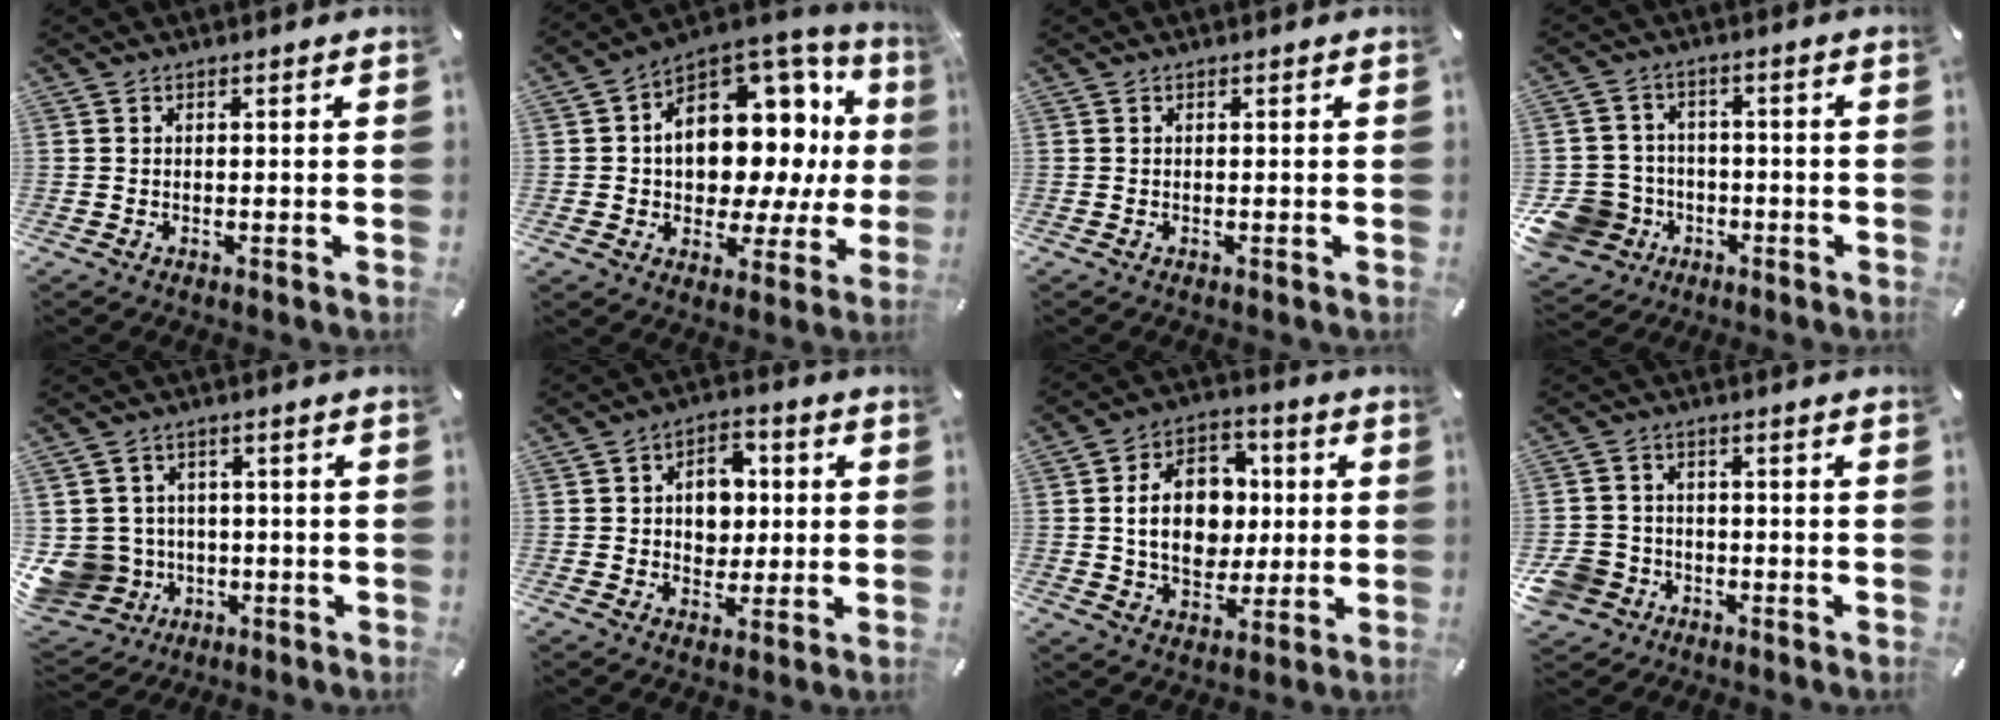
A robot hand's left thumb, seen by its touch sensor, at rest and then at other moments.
{"total": 14.6, "force": [3.2, 10.7, 9.4], "torque": [-0.125, -0.049, 0.056]}
{"total": 0.0}
{"total": 11.1, "force": [-4.2, 9.8, 3.3], "torque": [-0.080, 0.033, -0.073]}
{"total": 9.3, "force": [-1.8, 8.9, 2.0], "torque": [-0.072, 0.007, -0.028]}
{"total": 8.2, "force": [0.5, 6.7, 4.7], "torque": [-0.061, 0.004, 0.005]}
{"total": 14.9, "force": [0.7, 11.5, 9.5], "torque": [-0.165, 0.014, 0.015]}
{"total": 7.2, "force": [-3.2, 6.2, 2.0], "torque": [-0.064, 0.022, -0.062]}